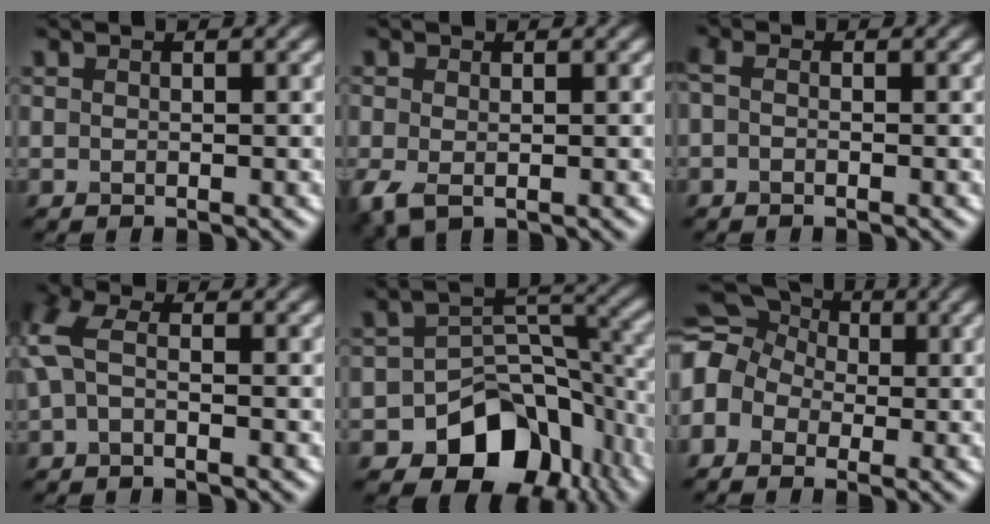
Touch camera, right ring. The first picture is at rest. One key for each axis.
{"total": 2.3, "fx": -0.6, "fy": 1.5, "fz": 1.6, "tx": -0.044, "ty": -0.008, "tz": -0.013}
{"total": 1.5, "fx": -0.2, "fy": 1.0, "fz": 1.1, "tx": -0.027, "ty": 0.001, "tz": -0.009}
{"total": 3.8, "fx": 0.4, "fy": 2.2, "fz": 3.1, "tx": -0.084, "ty": 0.012, "tz": -0.003}
{"total": 10.9, "fx": -5.9, "fy": 7.3, "fz": 5.6, "tx": -0.072, "ty": -0.011, "tz": -0.098}
{"total": 10.6, "fx": 0.0, "fy": 9.1, "fz": 5.4, "tx": -0.136, "ty": 0.037, "tz": -0.058}